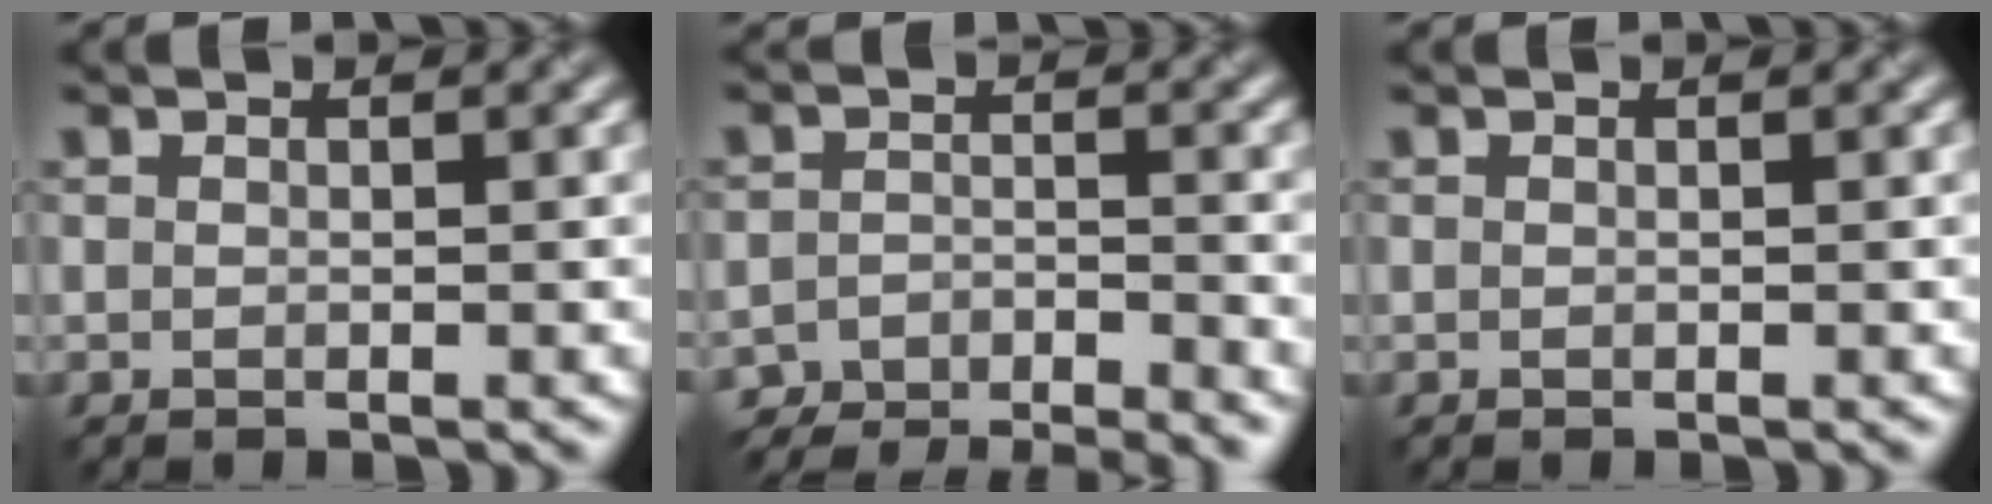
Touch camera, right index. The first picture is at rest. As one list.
[{"total": 6.0, "force": [-5.9, 0.7, 1.0], "torque": [-0.013, -0.010, -0.101]}, {"total": 0.0}]